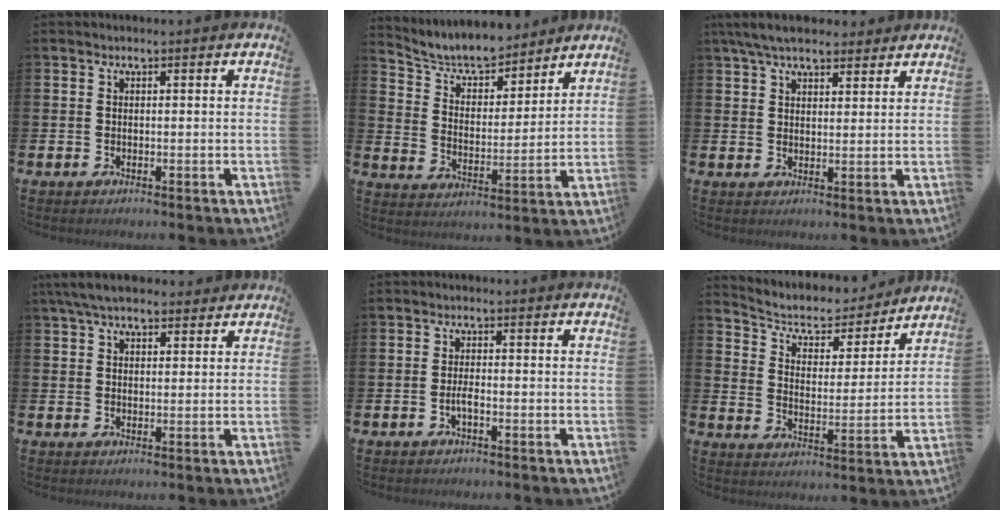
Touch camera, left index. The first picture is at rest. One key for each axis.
{"total": 7.0, "fx": 6.6, "fy": 1.7, "fz": 1.7, "tx": -0.060, "ty": -0.049, "tz": 0.112}
{"total": 6.0, "fx": 5.5, "fy": 1.7, "fz": 1.9, "tx": -0.048, "ty": -0.013, "tz": 0.101}
{"total": 5.4, "fx": 4.7, "fy": 1.8, "fz": 1.9, "tx": -0.046, "ty": -0.009, "tz": 0.088}
{"total": 1.4, "fx": -0.6, "fy": 0.4, "fz": 1.2, "tx": -0.027, "ty": 0.003, "tz": -0.011}
{"total": 5.6, "fx": 4.9, "fy": 2.3, "fz": 1.3, "tx": -0.049, "ty": -0.041, "tz": 0.077}